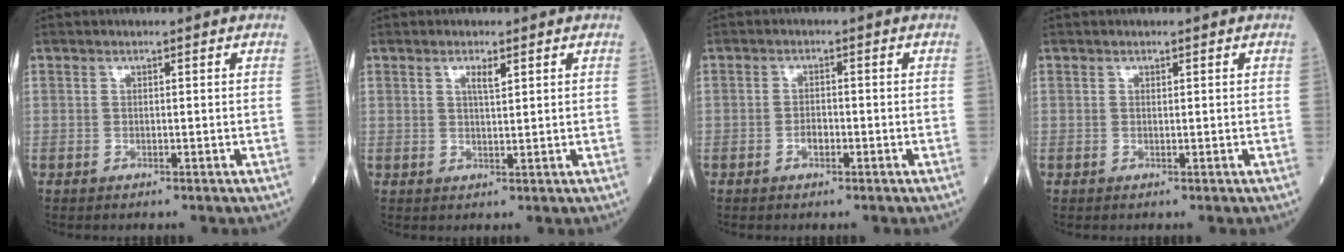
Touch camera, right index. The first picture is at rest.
{"total": 2.1, "force": [1.2, 0.2, 1.7], "torque": [-0.033, -0.001, 0.021]}
{"total": 1.7, "force": [-0.7, 0.8, 1.2], "torque": [-0.023, 0.003, -0.009]}
{"total": 0.0}